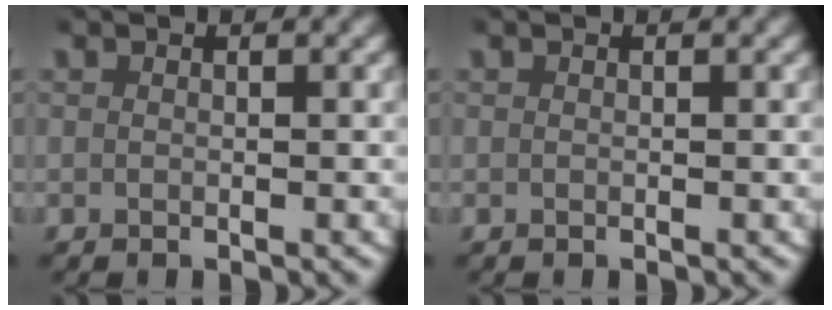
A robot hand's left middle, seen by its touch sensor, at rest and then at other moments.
{"total": 0.0}